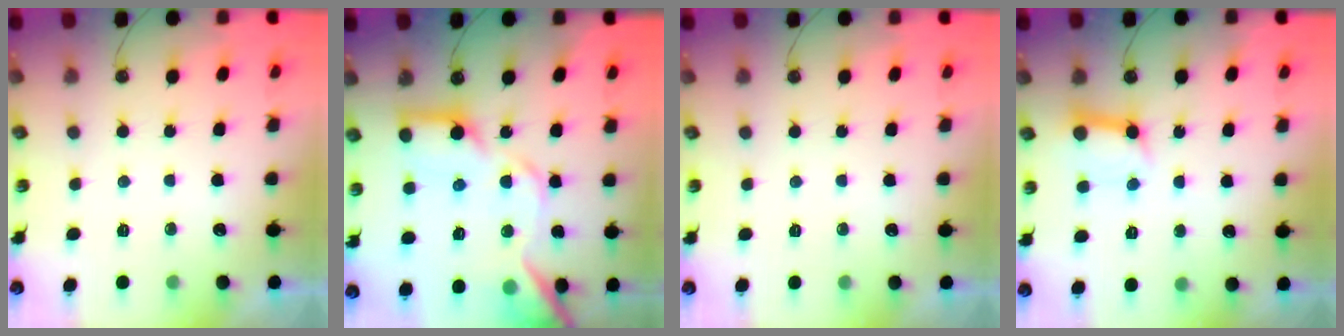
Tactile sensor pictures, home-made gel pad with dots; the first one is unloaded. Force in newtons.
{"total": 19.4, "press": 19.3, "slide": 2.3}
{"total": 0.0}
{"total": 9.3, "press": 9.2, "slide": 1.2}